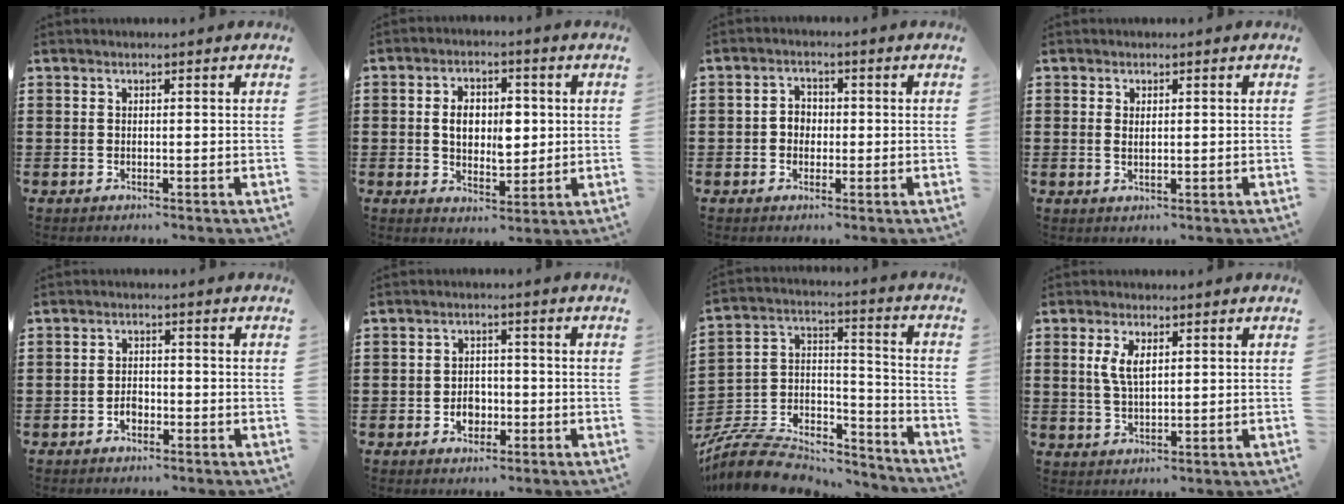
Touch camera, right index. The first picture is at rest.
{"total": 7.1, "force": [0.7, 4.2, 5.7], "torque": [-0.093, 0.006, 0.005]}
{"total": 2.5, "force": [-0.6, 2.1, 1.1], "torque": [-0.028, 0.008, -0.015]}
{"total": 1.2, "force": [0.4, 0.5, 1.1], "torque": [-0.021, 0.004, 0.006]}
{"total": 2.0, "force": [-1.1, 1.3, 1.1], "torque": [-0.025, -0.001, -0.021]}
{"total": 3.2, "force": [-1.0, 2.5, 1.7], "torque": [-0.030, -0.002, -0.022]}
{"total": 9.9, "force": [-8.2, 4.1, 3.6], "torque": [-0.080, 0.019, -0.160]}
{"total": 4.5, "force": [1.3, 2.0, 3.8], "torque": [-0.081, 0.007, 0.022]}